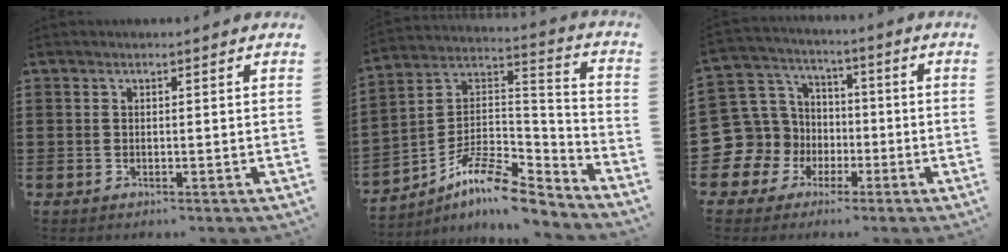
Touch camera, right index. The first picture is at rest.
{"total": 10.7, "force": [-8.4, 3.1, 5.9], "torque": [-0.116, 0.016, -0.165]}
{"total": 11.2, "force": [-2.2, 10.7, 2.5], "torque": [-0.134, -0.003, -0.038]}